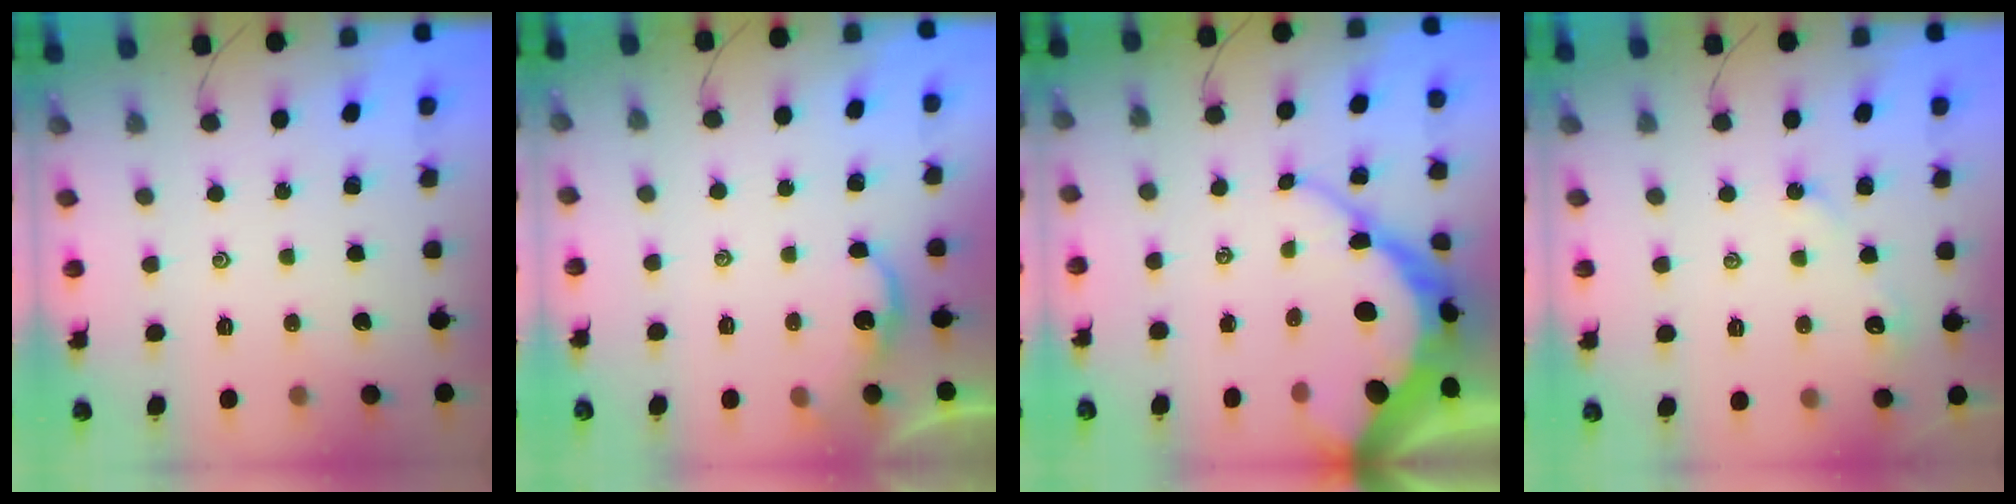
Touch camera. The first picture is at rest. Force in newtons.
{"total": 1.3, "press": 1.3, "slide": 0.2}
{"total": 15.1, "press": 15.1, "slide": 1.2}
{"total": 3.6, "press": 3.5, "slide": 0.6}